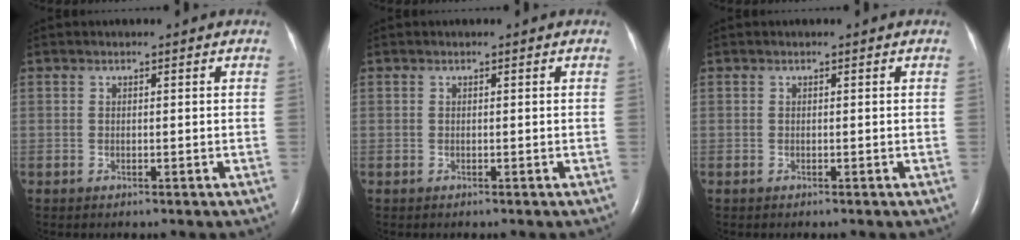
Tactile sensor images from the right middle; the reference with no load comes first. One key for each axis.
{"total": 0.0}
{"total": 0.0}